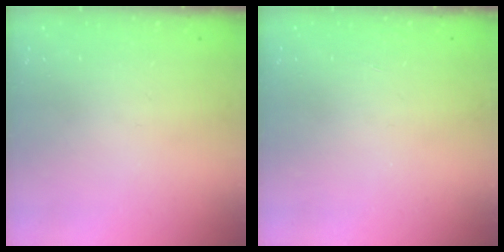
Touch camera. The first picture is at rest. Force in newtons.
{"total": 0.0}